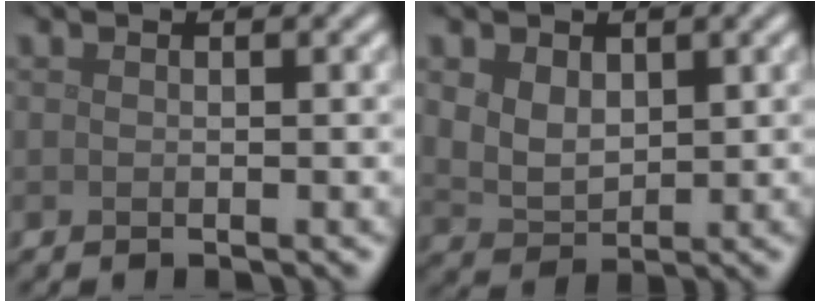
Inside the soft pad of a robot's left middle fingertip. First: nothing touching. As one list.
[{"total": 3.1, "force": [1.1, 2.2, 1.9], "torque": [-0.046, -0.005, 0.027]}]